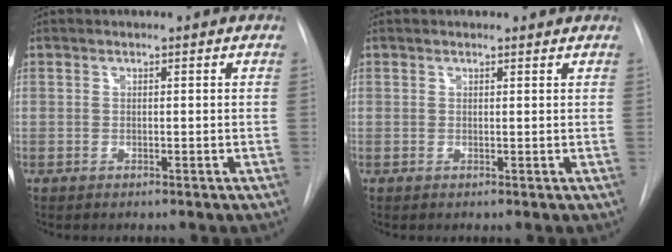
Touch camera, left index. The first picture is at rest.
{"total": 2.2, "force": [2.1, 0.4, 0.4], "torque": [-0.011, 0.010, 0.021]}